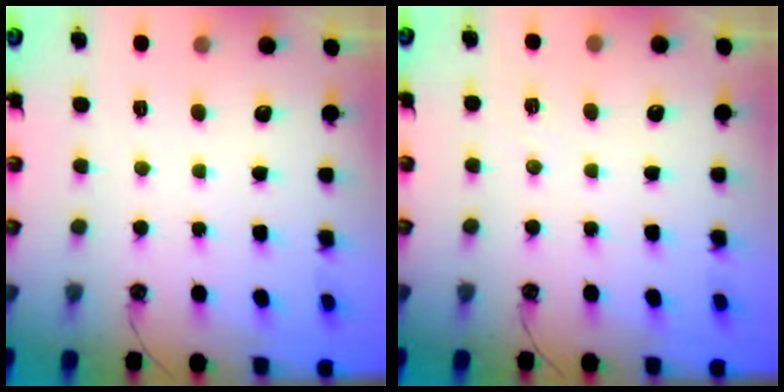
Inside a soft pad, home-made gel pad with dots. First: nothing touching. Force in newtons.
{"total": 5.5, "press": 3.3, "slide": 4.4}